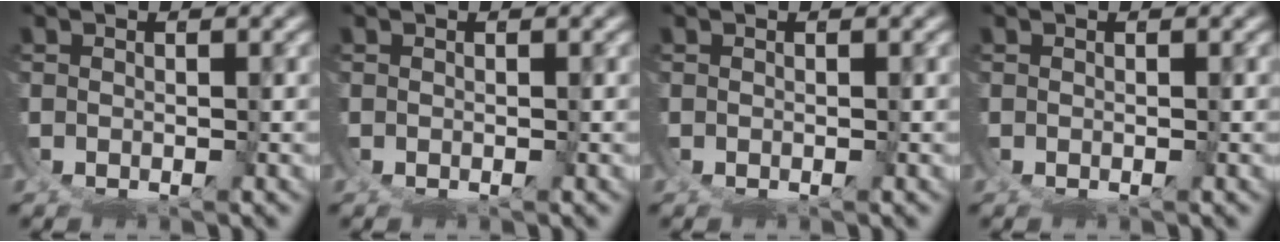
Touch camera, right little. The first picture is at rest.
{"total": 0.0}
{"total": 0.0}
{"total": 0.0}